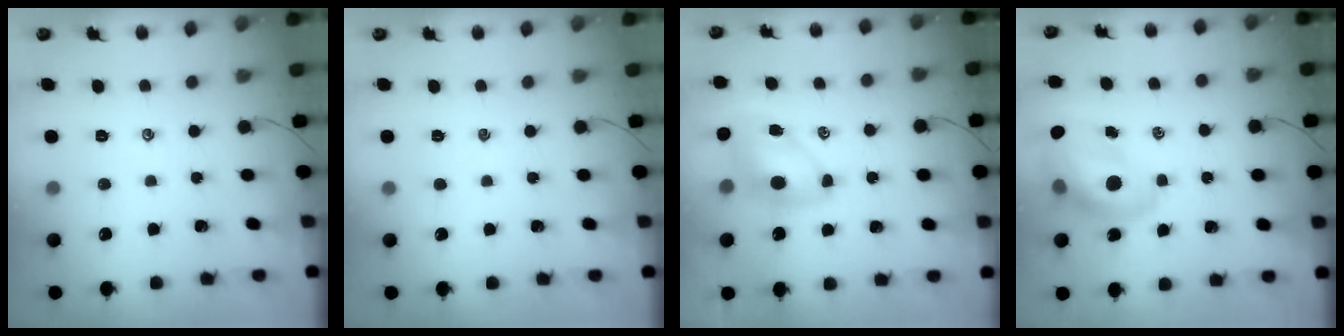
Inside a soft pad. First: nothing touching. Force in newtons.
{"total": 0.0}
{"total": 7.2, "press": 7.1, "slide": 0.9}
{"total": 12.7, "press": 12.1, "slide": 3.8}